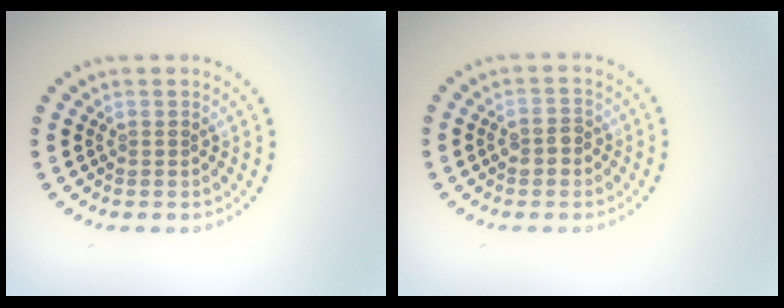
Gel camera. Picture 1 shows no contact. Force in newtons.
{"total": 1.6, "press": 1.6, "slide": 0.2}